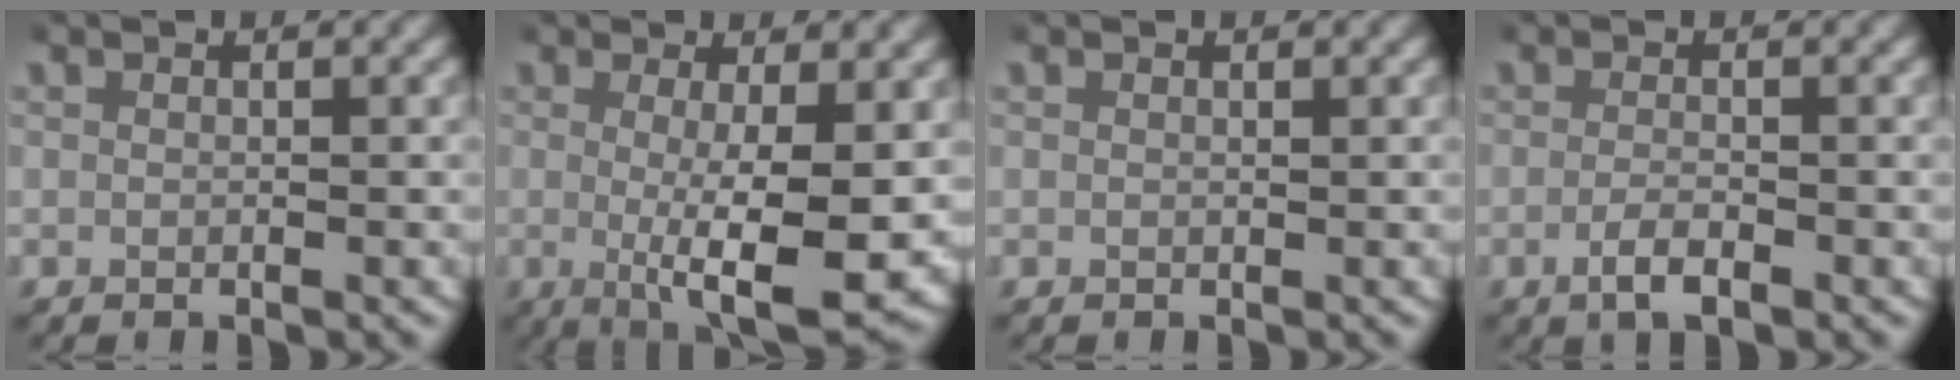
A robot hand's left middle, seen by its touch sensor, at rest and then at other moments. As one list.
[{"total": 7.3, "force": [-0.7, 1.9, 7.0], "torque": [-0.104, -0.025, 0.004]}, {"total": 0.0}, {"total": 1.9, "force": [-1.0, 0.6, 1.5], "torque": [-0.032, -0.009, -0.016]}]